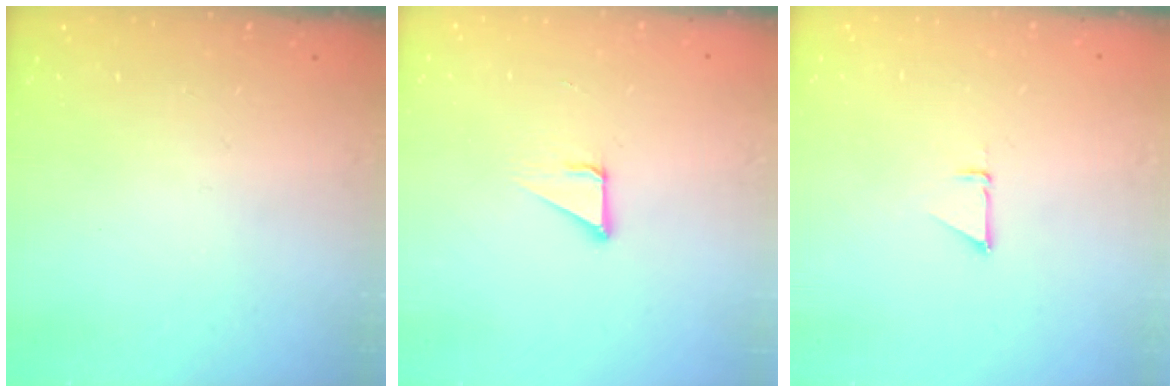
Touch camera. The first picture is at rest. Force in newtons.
{"total": 2.1, "press": 2.1, "slide": 0.0}
{"total": 1.9, "press": 1.9, "slide": 0.0}